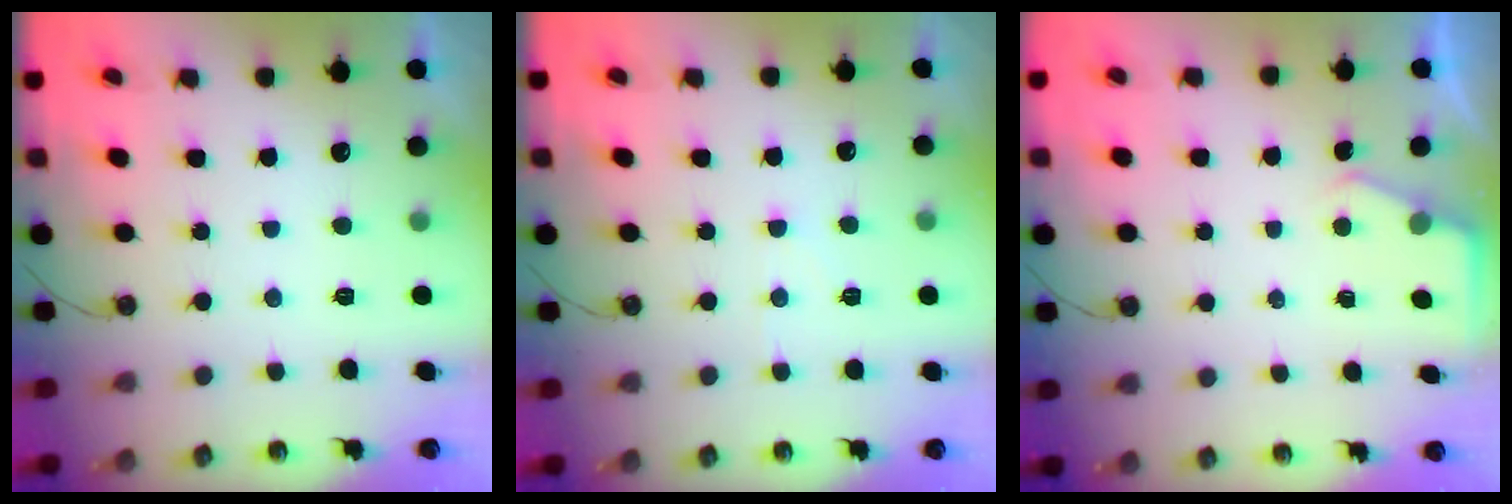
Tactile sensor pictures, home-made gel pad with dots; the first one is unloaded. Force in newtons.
{"total": 2.9, "press": 2.9, "slide": 0.5}
{"total": 2.8, "press": 2.8, "slide": 0.4}